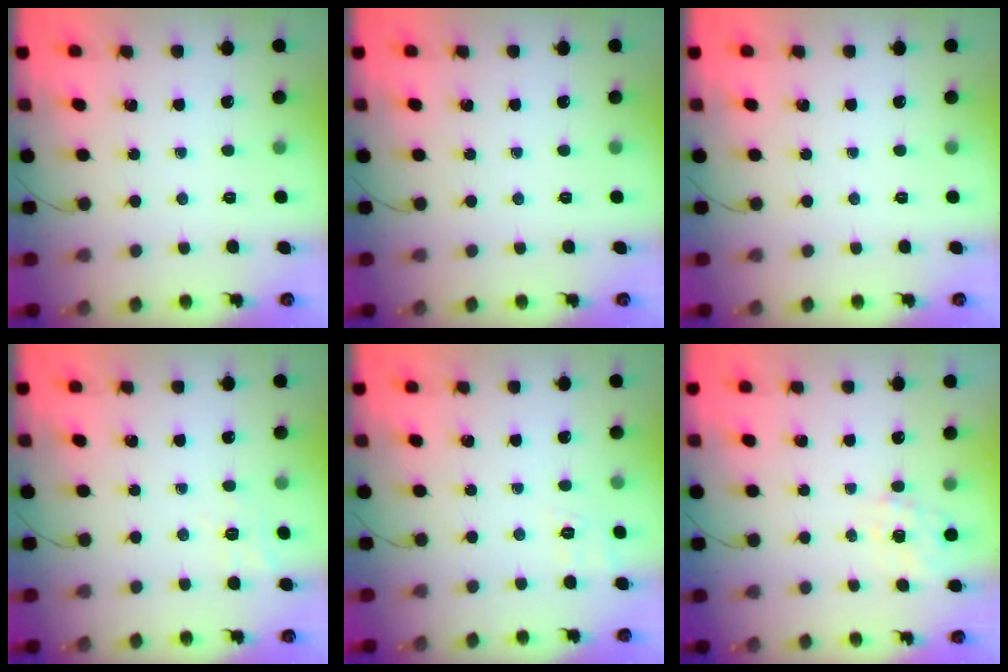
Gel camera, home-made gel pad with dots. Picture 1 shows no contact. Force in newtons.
{"total": 0.0}
{"total": 0.0}
{"total": 2.3, "press": 0.6, "slide": 2.2}
{"total": 2.5, "press": 1.6, "slide": 1.9}
{"total": 4.5, "press": 4.4, "slide": 1.1}